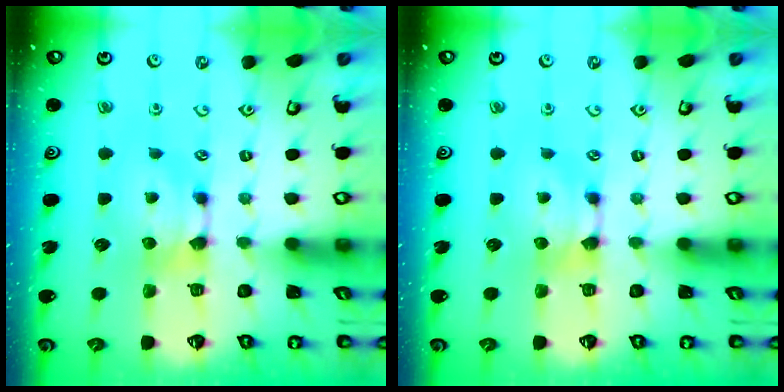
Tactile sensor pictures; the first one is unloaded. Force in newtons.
{"total": 0.0}